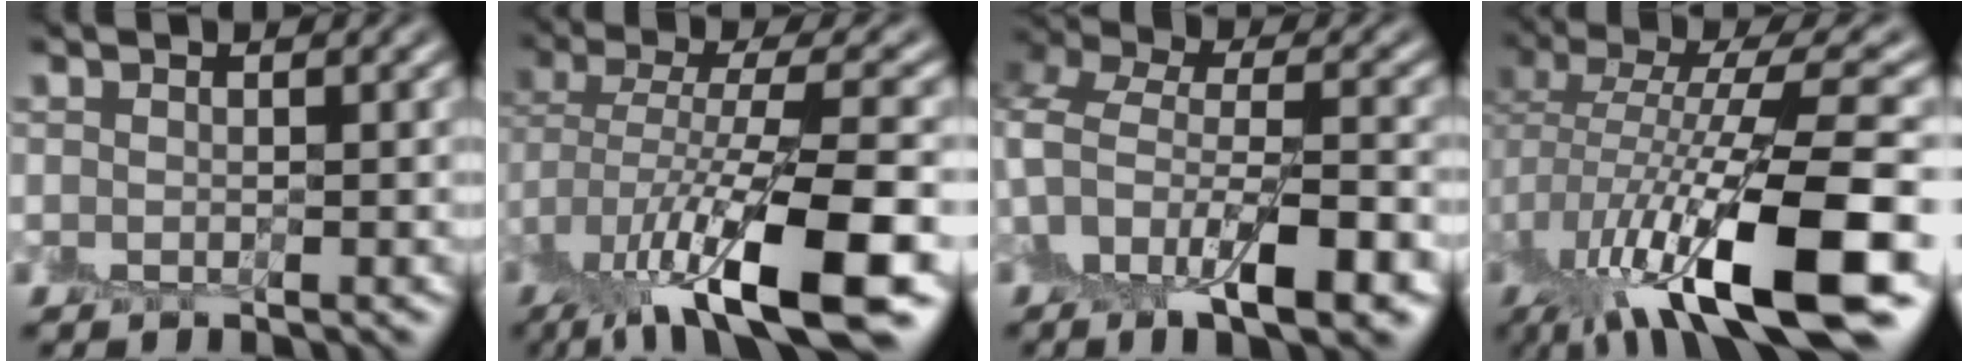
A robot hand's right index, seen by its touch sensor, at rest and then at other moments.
{"total": 11.3, "force": [-4.7, 3.4, 9.7], "torque": [-0.177, -0.008, -0.076]}
{"total": 9.6, "force": [-3.0, 4.9, 7.7], "torque": [-0.150, -0.006, -0.049]}
{"total": 13.4, "force": [-4.1, 3.9, 12.2], "torque": [-0.222, -0.004, -0.063]}